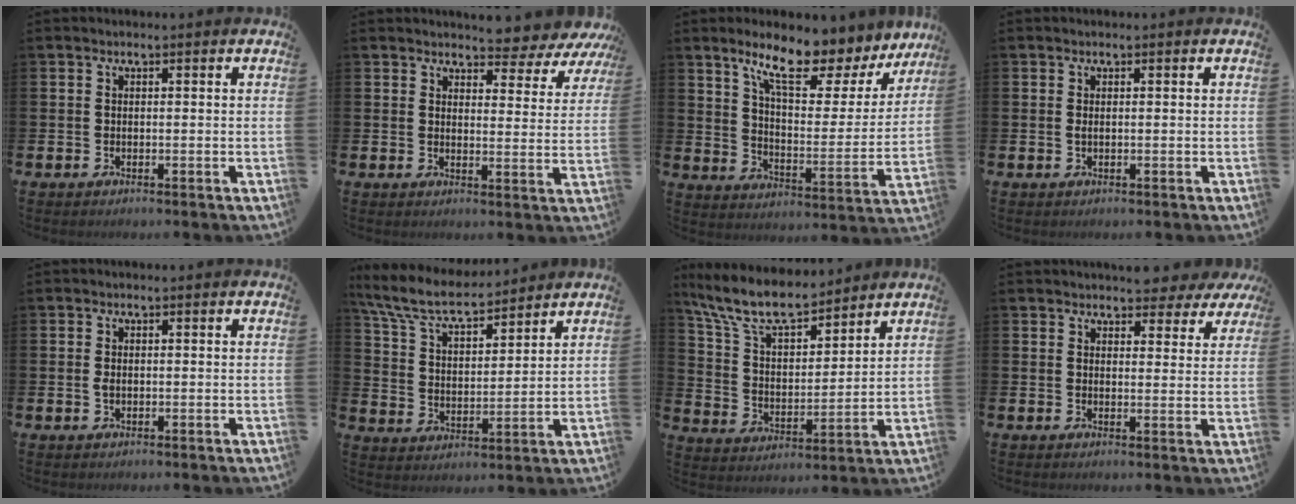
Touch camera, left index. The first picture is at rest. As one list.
[{"total": 4.3, "force": [4.2, 1.0, 0.1], "torque": [-0.004, -0.043, 0.067]}, {"total": 11.0, "force": [9.1, 2.7, 5.6], "torque": [-0.113, -0.055, 0.150]}, {"total": 0.5, "force": [0.1, 0.0, 0.5], "torque": [-0.005, -0.004, 0.002]}, {"total": 1.0, "force": [0.0, 0.6, 0.9], "torque": [-0.020, 0.004, 0.000]}, {"total": 7.6, "force": [6.9, 1.8, 2.6], "torque": [-0.087, -0.041, 0.124]}, {"total": 9.8, "force": [8.6, 2.6, 3.9], "torque": [-0.118, -0.045, 0.156]}, {"total": 3.7, "force": [3.5, 1.2, 0.2], "torque": [0.003, -0.021, 0.061]}]